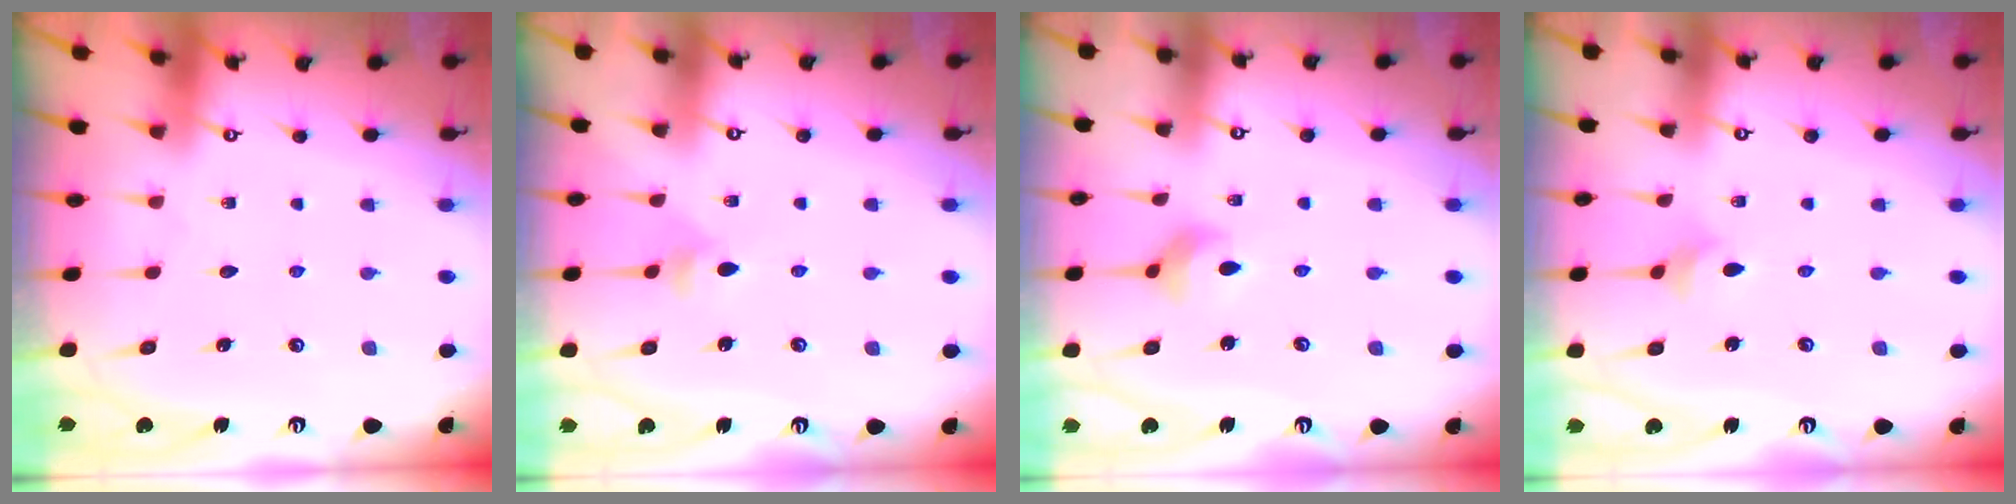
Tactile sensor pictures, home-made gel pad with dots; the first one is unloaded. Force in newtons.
{"total": 5.0, "press": 4.9, "slide": 0.9}
{"total": 3.5, "press": 3.5, "slide": 0.5}
{"total": 3.2, "press": 3.1, "slide": 0.7}